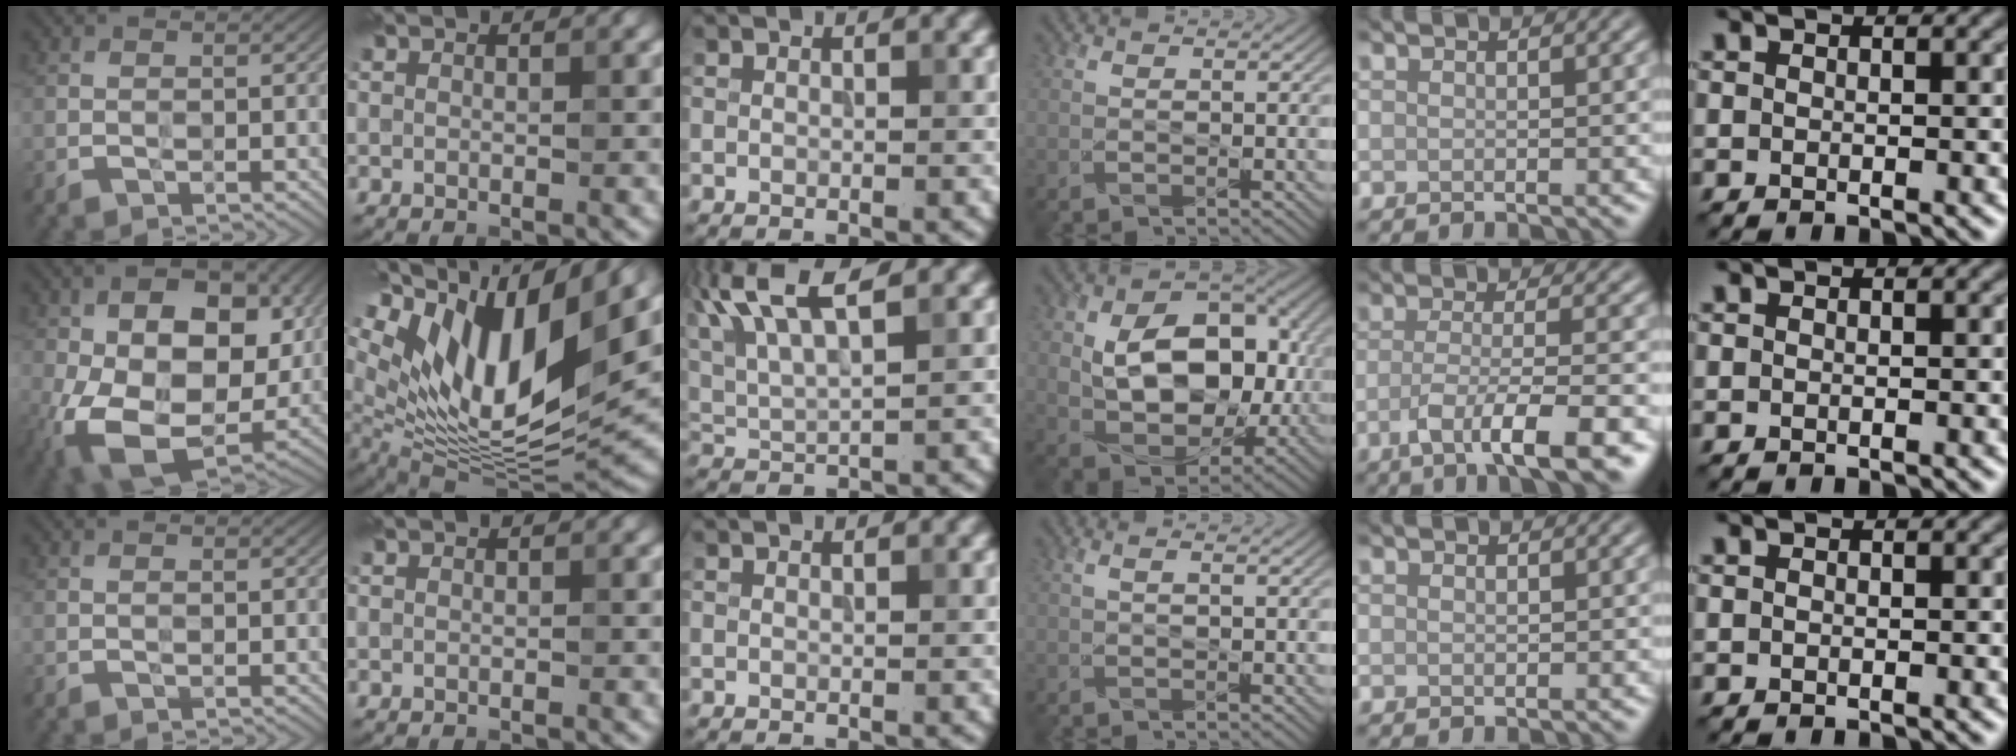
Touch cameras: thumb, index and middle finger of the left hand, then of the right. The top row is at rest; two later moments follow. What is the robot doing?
{"motion": "wipe", "object": "glasses"}